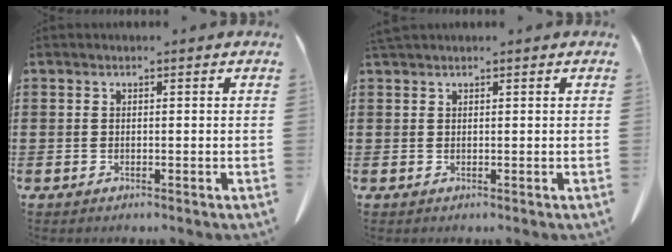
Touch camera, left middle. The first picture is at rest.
{"total": 0.9, "force": [0.8, 0.1, 0.3], "torque": [-0.008, -0.001, 0.016]}